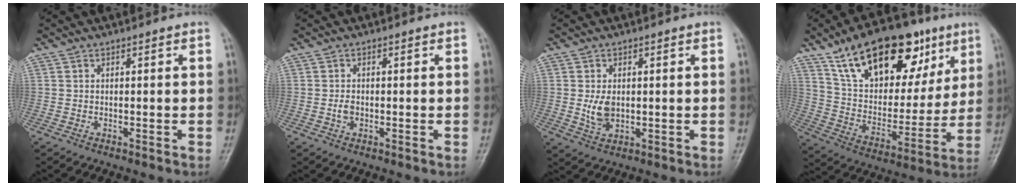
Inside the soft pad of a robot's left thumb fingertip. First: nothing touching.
{"total": 1.6, "force": [-0.3, 1.1, 1.1], "torque": [-0.018, 0.002, -0.006]}
{"total": 4.5, "force": [0.2, 2.9, 3.4], "torque": [-0.056, -0.007, 0.011]}
{"total": 26.9, "force": [14.9, 13.9, 17.5], "torque": [-0.234, -0.022, 0.251]}